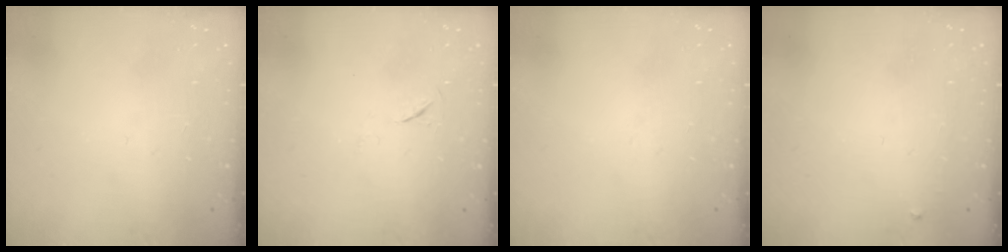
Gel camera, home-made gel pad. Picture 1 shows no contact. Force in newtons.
{"total": 4.0, "press": 4.0, "slide": 0.6}
{"total": 0.0}
{"total": 3.0, "press": 3.0, "slide": 0.4}